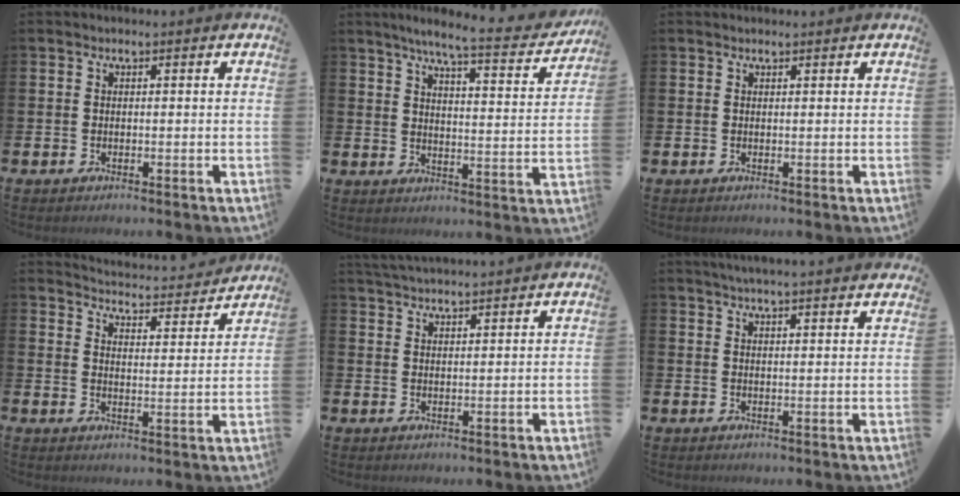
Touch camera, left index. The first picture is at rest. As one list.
[{"total": 6.7, "force": [6.0, 0.3, 3.0], "torque": [-0.068, -0.042, 0.095]}, {"total": 0.6, "force": [0.6, 0.1, 0.1], "torque": [0.008, -0.003, 0.009]}, {"total": 4.3, "force": [4.3, 0.3, 0.1], "torque": [-0.015, -0.041, 0.070]}, {"total": 3.3, "force": [3.3, -0.2, 0.3], "torque": [-0.012, -0.015, 0.060]}, {"total": 3.9, "force": [3.8, -0.6, 0.6], "torque": [-0.017, -0.017, 0.069]}]